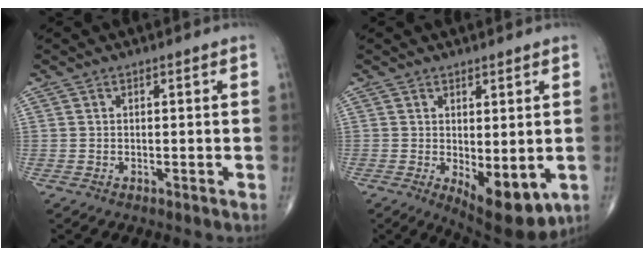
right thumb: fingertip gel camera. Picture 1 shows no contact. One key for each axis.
{"total": 9.6, "fx": -2.0, "fy": 4.1, "fz": 8.4, "tx": -0.103, "ty": -0.021, "tz": -0.015}